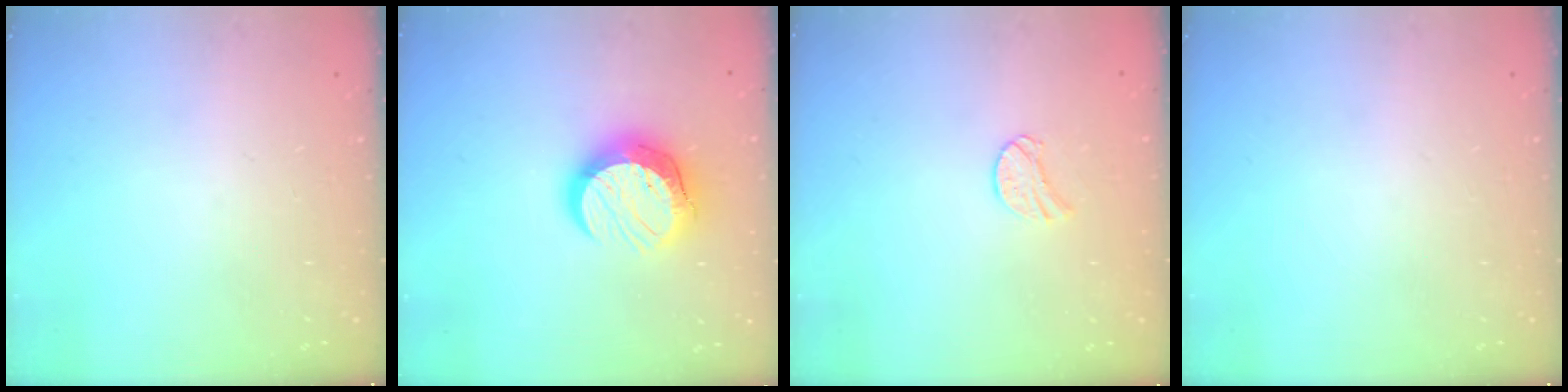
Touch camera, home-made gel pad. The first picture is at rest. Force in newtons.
{"total": 13.2, "press": 13.2, "slide": 1.0}
{"total": 7.7, "press": 7.7, "slide": 0.2}
{"total": 0.0}